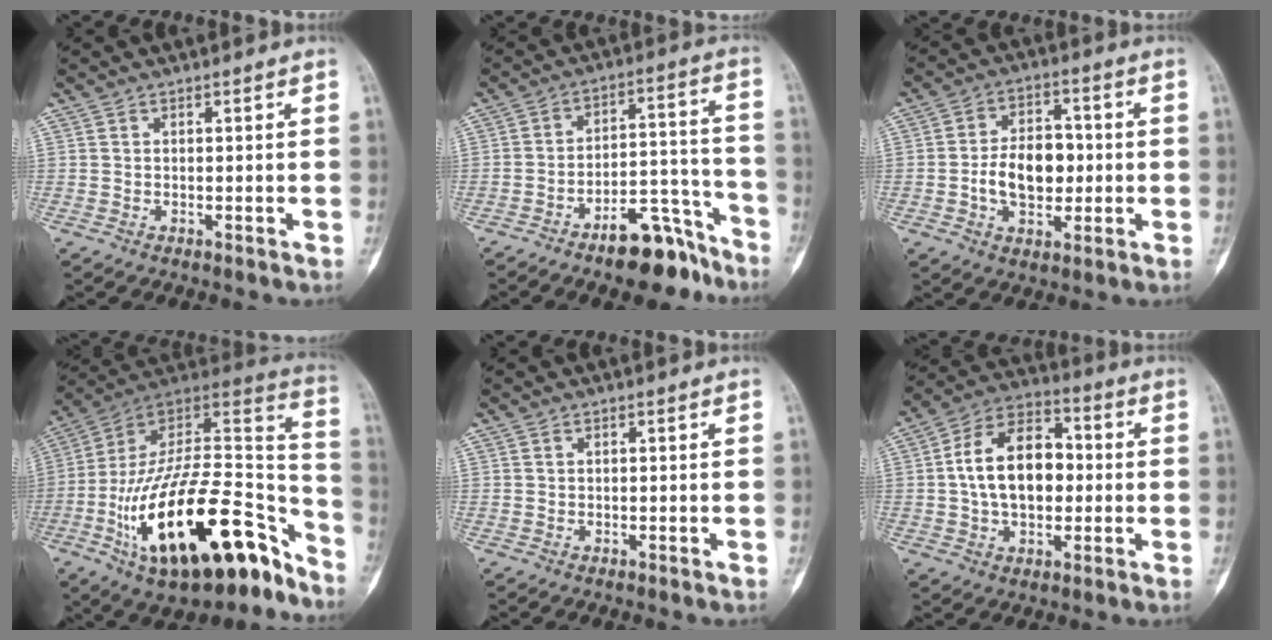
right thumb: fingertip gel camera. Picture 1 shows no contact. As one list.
[{"total": 12.3, "force": [-8.9, 4.8, 7.1], "torque": [-0.076, 0.089, -0.140]}, {"total": 10.5, "force": [-1.0, 6.9, 7.9], "torque": [-0.102, 0.018, -0.019]}, {"total": 33.3, "force": [-16.8, 14.3, 24.9], "torque": [-0.354, 0.079, -0.266]}, {"total": 0.0}, {"total": 15.2, "force": [0.5, 9.9, 11.6], "torque": [-0.174, 0.028, 0.002]}]